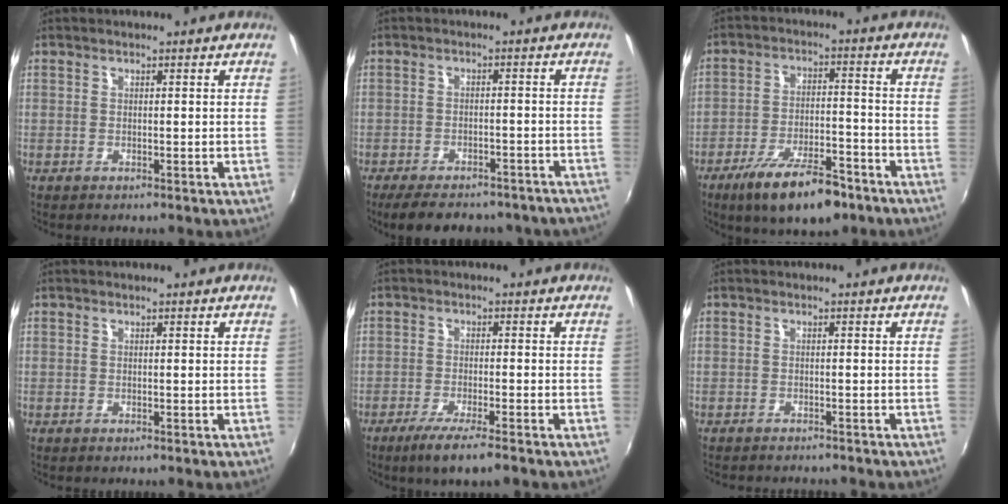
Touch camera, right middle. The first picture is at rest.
{"total": 15.8, "force": [-13.4, 5.2, 6.8], "torque": [-0.138, -0.012, -0.165]}
{"total": 13.7, "force": [-9.4, 4.3, 8.9], "torque": [-0.175, -0.018, -0.151]}
{"total": 0.0}
{"total": 6.4, "force": [-4.5, 0.3, 4.6], "torque": [-0.103, -0.021, -0.081]}
{"total": 3.8, "force": [-3.6, 0.8, 1.1], "torque": [-0.031, -0.012, -0.053]}